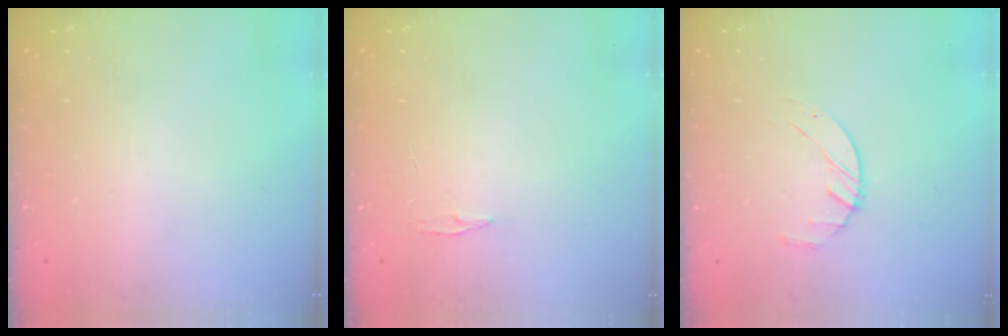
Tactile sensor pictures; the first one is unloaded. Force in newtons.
{"total": 3.8, "press": 3.7, "slide": 0.5}
{"total": 2.5, "press": 2.5, "slide": 0.4}